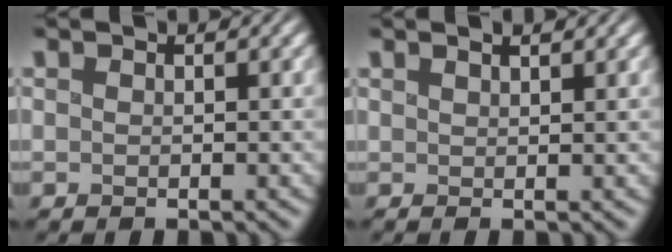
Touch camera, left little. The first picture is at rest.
{"total": 0.9, "force": [0.7, 0.2, 0.5], "torque": [-0.001, 0.000, 0.006]}